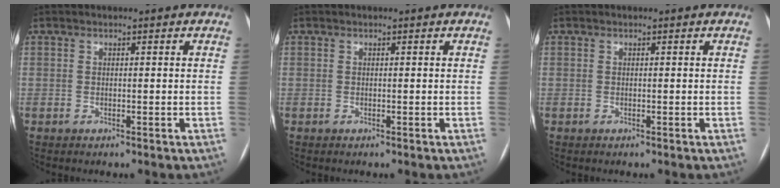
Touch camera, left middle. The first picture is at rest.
{"total": 0.0}
{"total": 0.0}